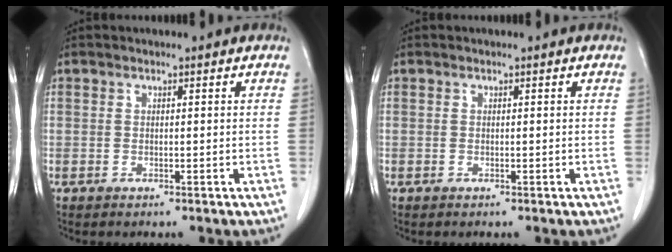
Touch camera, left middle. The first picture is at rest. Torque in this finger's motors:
{"motor_torque": [0.16, -0.17, 0.05, 0.01]}